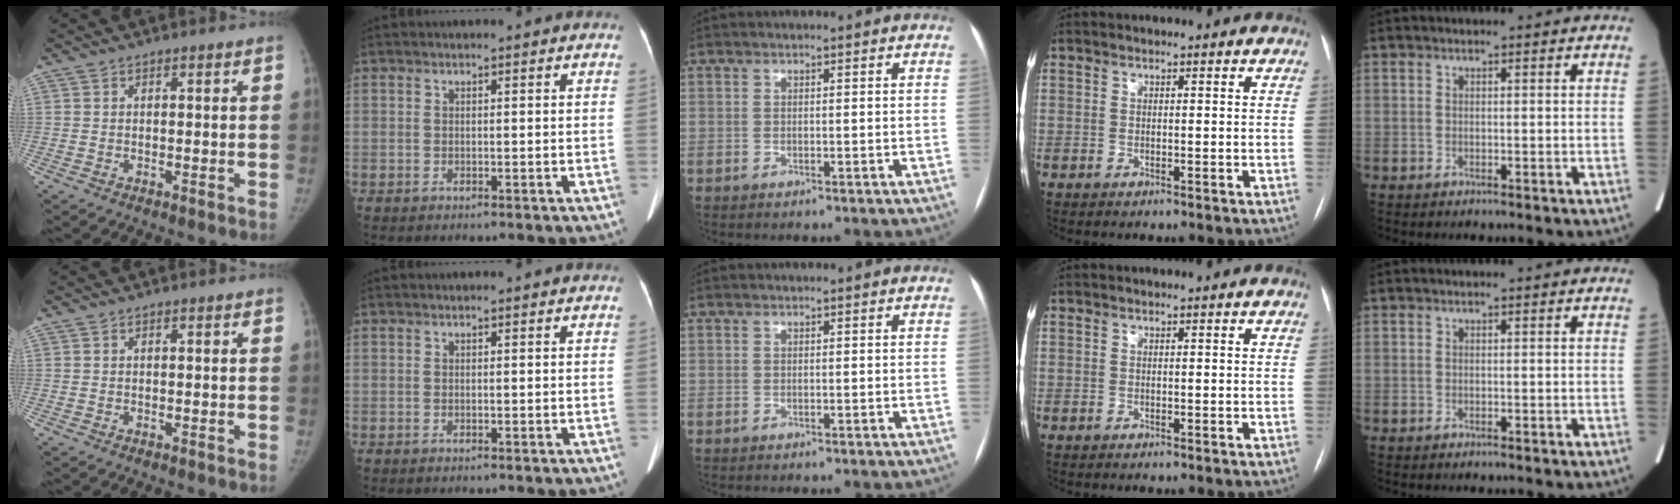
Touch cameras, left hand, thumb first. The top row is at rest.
{}